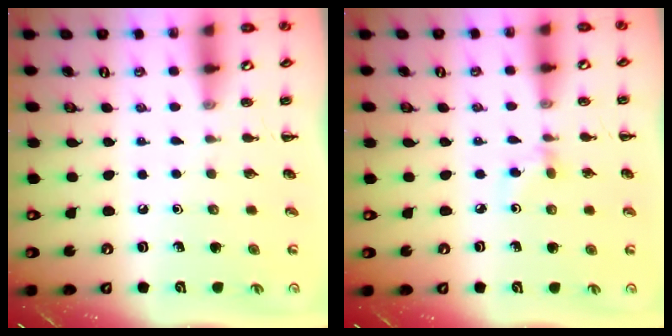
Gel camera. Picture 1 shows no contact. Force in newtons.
{"total": 3.0, "press": 2.8, "slide": 1.2}